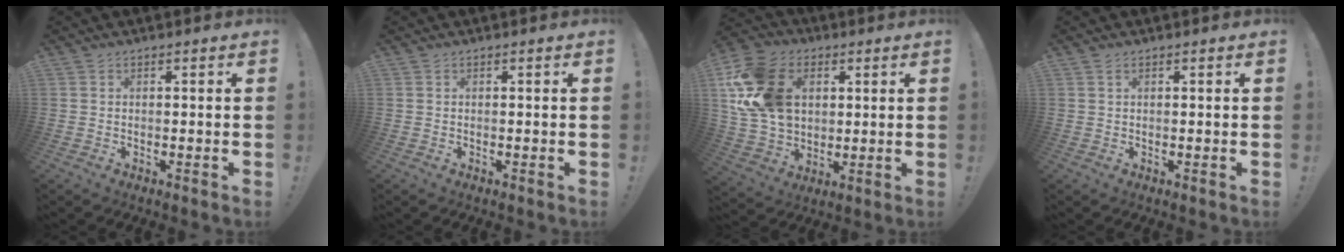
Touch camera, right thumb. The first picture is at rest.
{"total": 0.0}
{"total": 20.4, "force": [5.7, 15.3, 12.2], "torque": [-0.218, -0.014, 0.112]}
{"total": 0.8, "force": [0.4, 0.4, 0.5], "torque": [-0.011, 0.001, 0.008]}